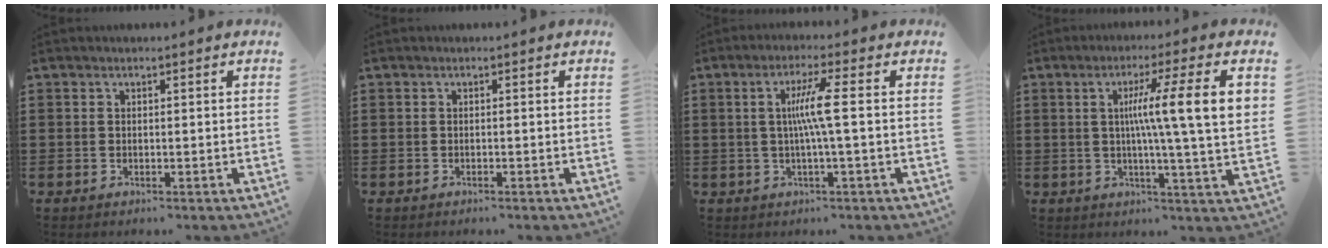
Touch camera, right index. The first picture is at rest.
{"total": 0.0}
{"total": 5.8, "force": [0.1, -0.5, 5.8], "torque": [-0.108, -0.006, -0.005]}
{"total": 12.1, "force": [2.3, 0.4, 11.9], "torque": [-0.212, 0.001, 0.030]}